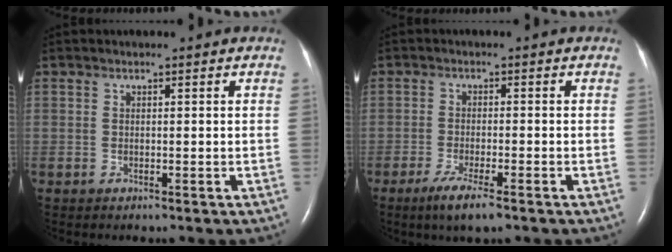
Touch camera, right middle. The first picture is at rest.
{"total": 4.9, "force": [-3.2, 0.5, 3.7], "torque": [-0.080, -0.014, -0.053]}